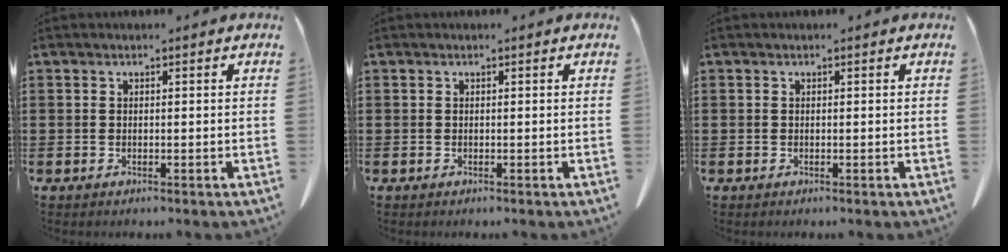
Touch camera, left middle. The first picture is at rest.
{"total": 0.0}
{"total": 0.0}